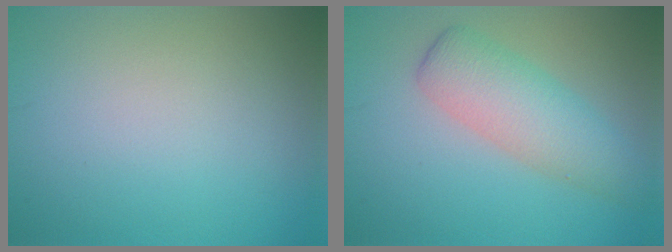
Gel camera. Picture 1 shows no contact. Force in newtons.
{"total": 4.7, "press": 4.7, "slide": 0.1}